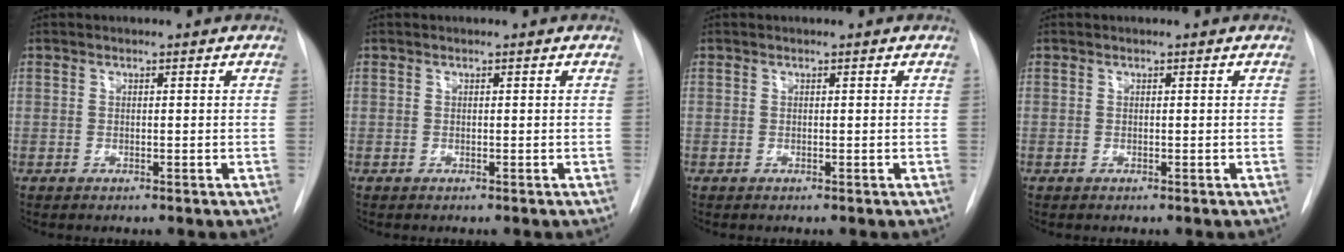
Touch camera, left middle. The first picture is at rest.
{"total": 0.0}
{"total": 0.0}
{"total": 0.0}